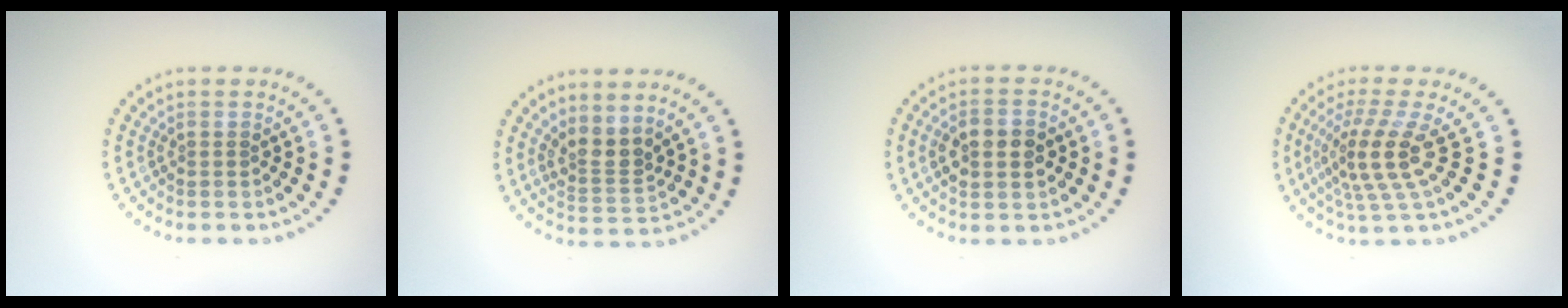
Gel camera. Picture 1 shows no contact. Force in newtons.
{"total": 2.7, "press": 1.9, "slide": 1.9}
{"total": 3.6, "press": 3.6, "slide": 0.1}
{"total": 4.5, "press": 3.2, "slide": 3.1}